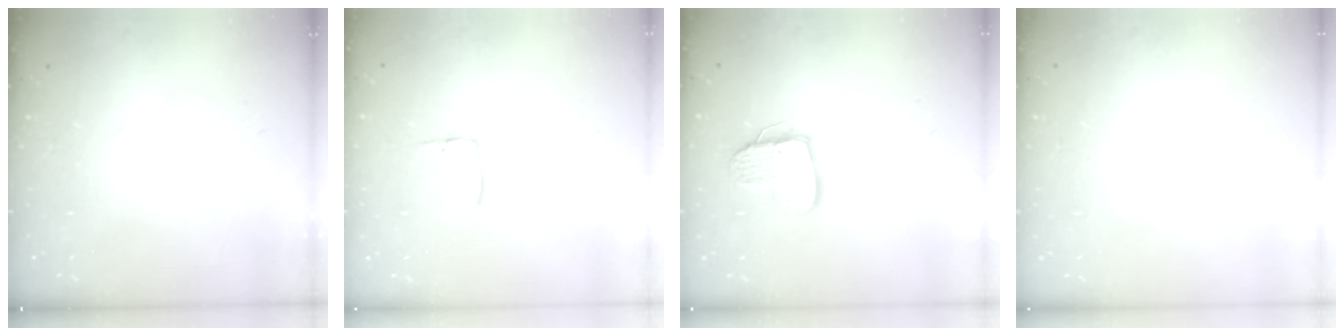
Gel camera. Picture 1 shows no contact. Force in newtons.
{"total": 6.7, "press": 6.7, "slide": 0.4}
{"total": 11.8, "press": 11.7, "slide": 1.2}
{"total": 0.0}